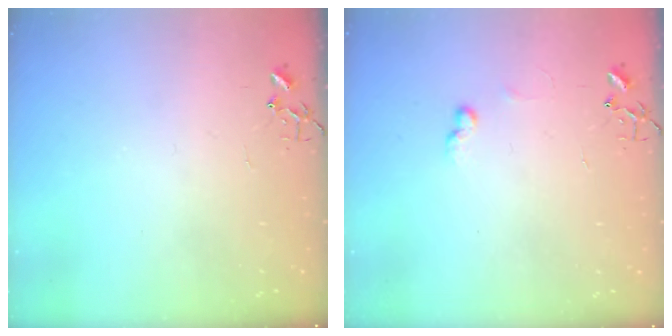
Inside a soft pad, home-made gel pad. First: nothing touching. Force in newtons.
{"total": 5.9, "press": 5.9, "slide": 0.8}